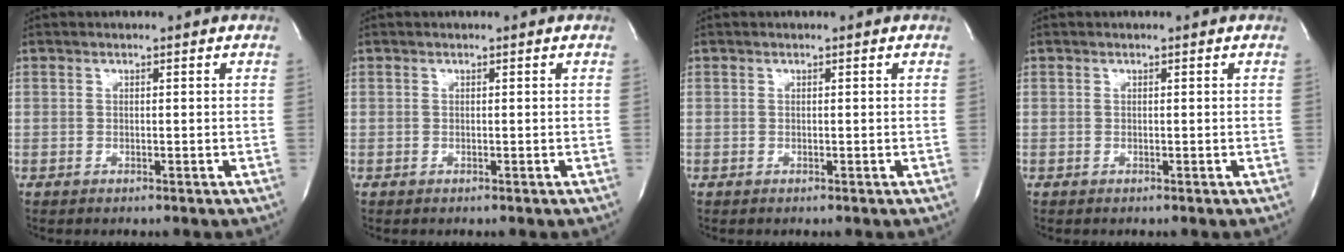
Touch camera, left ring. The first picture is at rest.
{"total": 0.0}
{"total": 0.0}
{"total": 0.0}